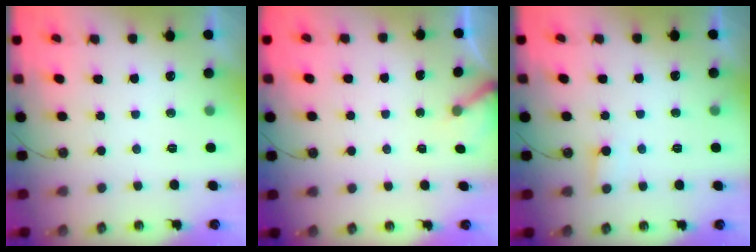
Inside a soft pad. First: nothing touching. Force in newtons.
{"total": 3.3, "press": 3.3, "slide": 0.3}
{"total": 5.1, "press": 5.1, "slide": 0.4}